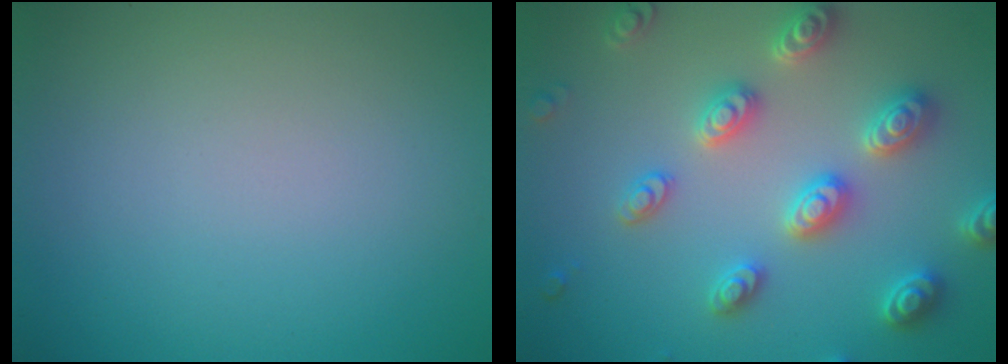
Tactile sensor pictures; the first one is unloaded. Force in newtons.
{"total": 5.2, "press": 5.0, "slide": 1.3}